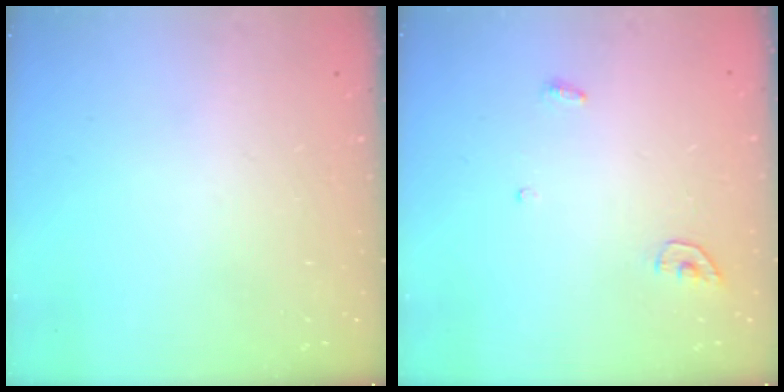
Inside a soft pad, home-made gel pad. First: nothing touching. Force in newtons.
{"total": 4.3, "press": 4.3, "slide": 0.4}